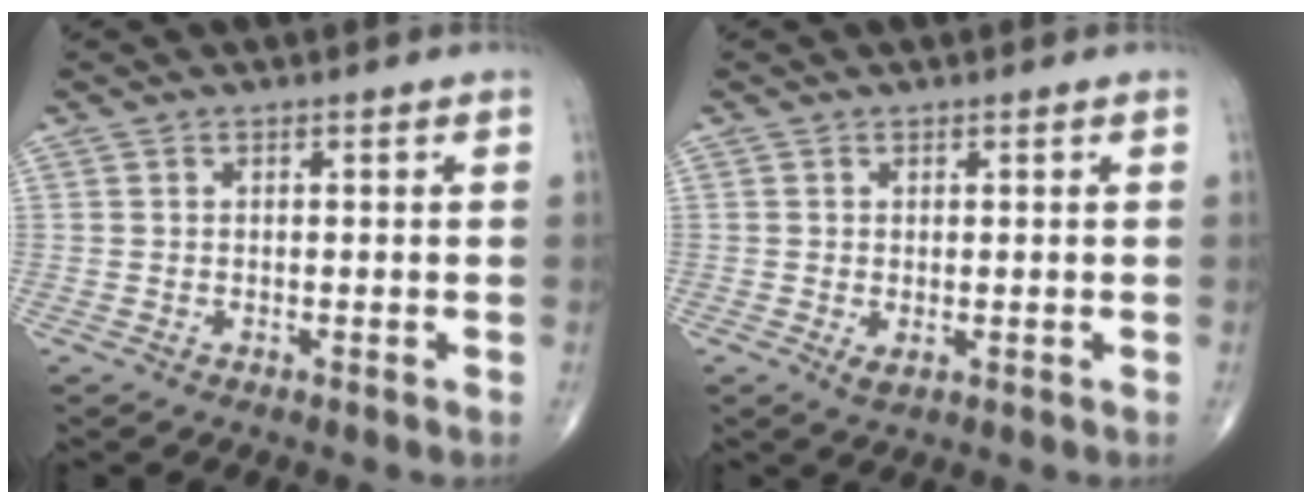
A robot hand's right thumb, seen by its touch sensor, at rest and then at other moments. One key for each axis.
{"total": 1.6, "fx": -0.2, "fy": 0.9, "fz": 1.3, "tx": -0.024, "ty": -0.004, "tz": 0.001}